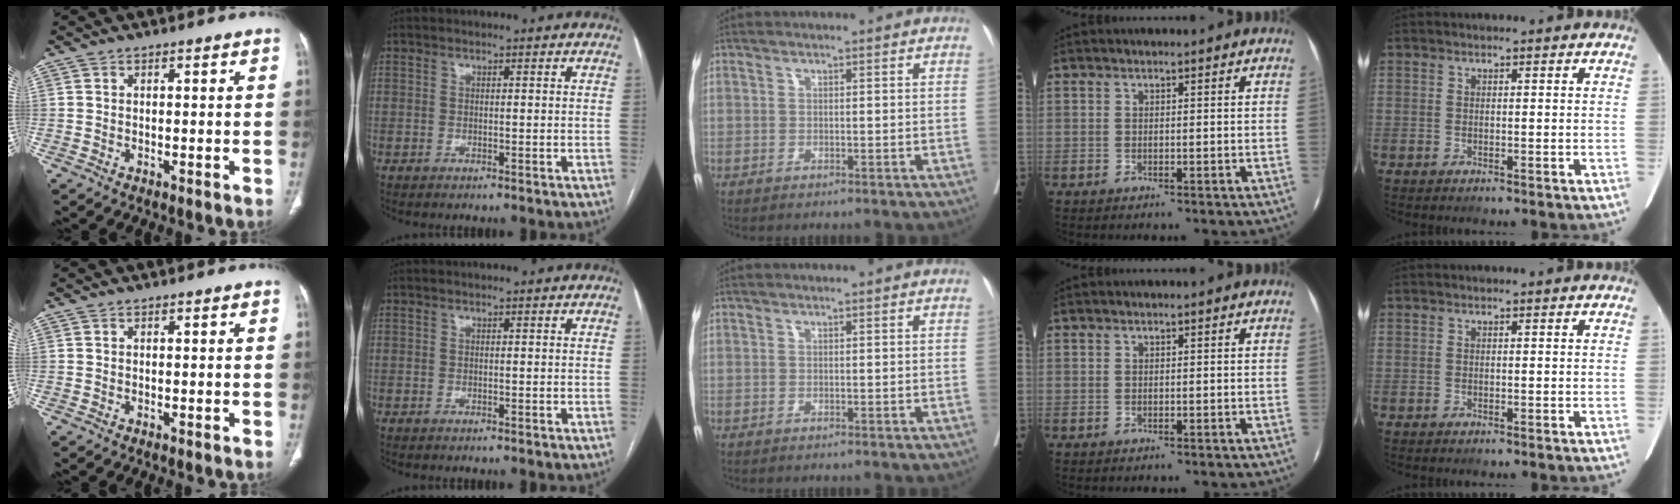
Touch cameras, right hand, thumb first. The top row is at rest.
{}